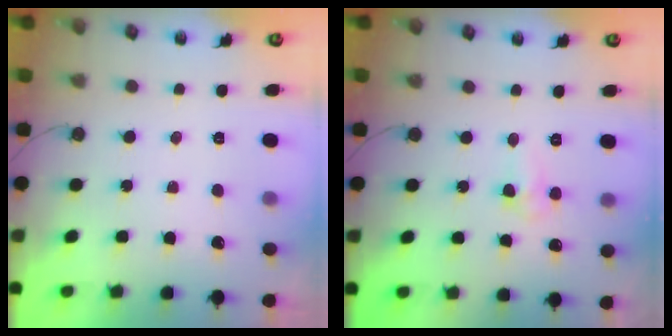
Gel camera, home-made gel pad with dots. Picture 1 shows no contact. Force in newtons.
{"total": 3.4, "press": 3.4, "slide": 0.4}